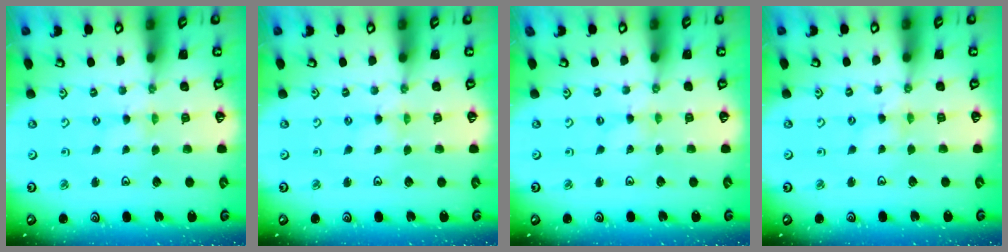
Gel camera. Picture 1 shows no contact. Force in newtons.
{"total": 0.0}
{"total": 0.0}
{"total": 1.7, "press": 1.7, "slide": 0.3}